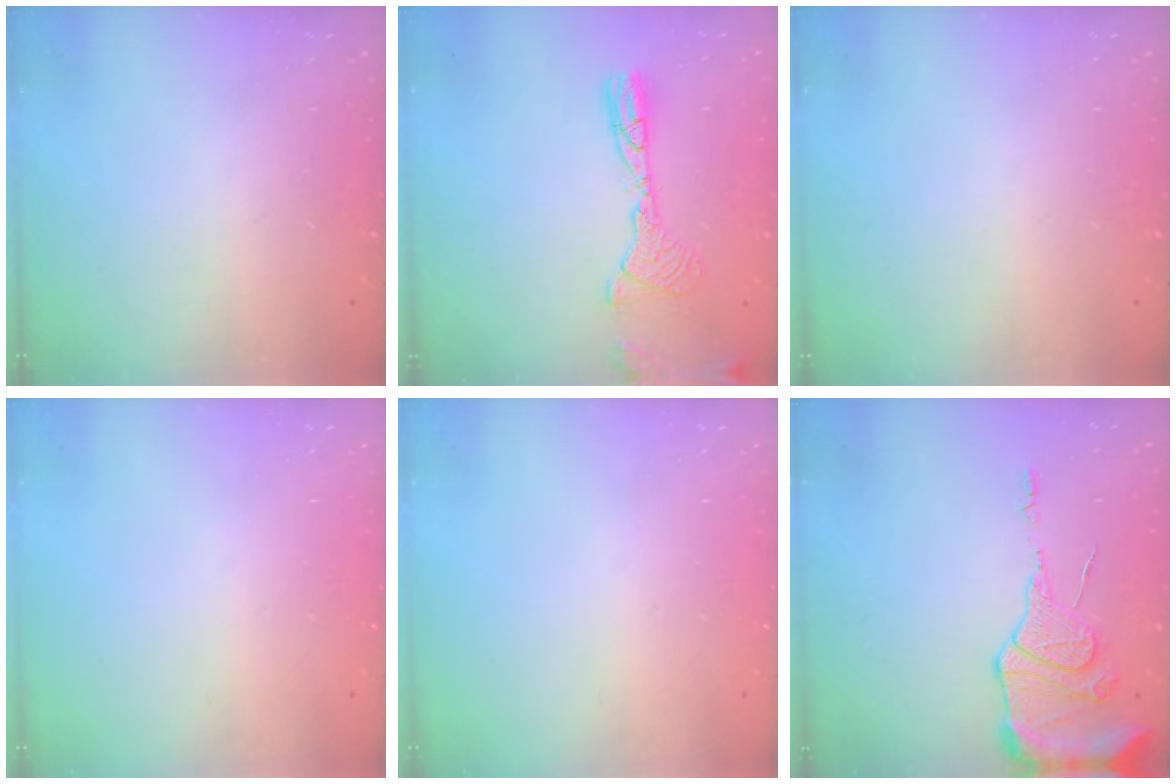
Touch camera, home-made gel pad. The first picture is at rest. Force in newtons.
{"total": 11.9, "press": 11.6, "slide": 2.5}
{"total": 0.0}
{"total": 0.0}
{"total": 0.0}
{"total": 13.5, "press": 13.4, "slide": 1.7}